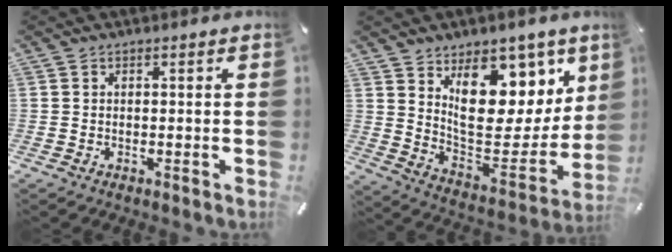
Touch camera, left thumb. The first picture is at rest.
{"total": 18.0, "force": [9.9, 11.2, 10.1], "torque": [-0.120, -0.091, 0.176]}